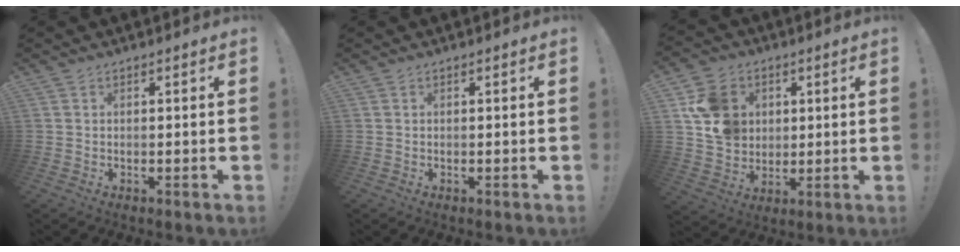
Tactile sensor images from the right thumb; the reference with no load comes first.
{"total": 0.0}
{"total": 13.3, "force": [3.8, 11.5, 5.4], "torque": [-0.077, -0.007, 0.081]}